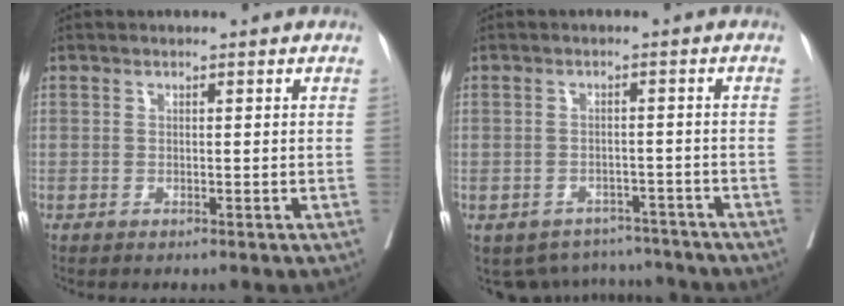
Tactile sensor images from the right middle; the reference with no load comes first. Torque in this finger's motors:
{"motor_torque": [-0.40, -0.57, 0.02, -0.01]}